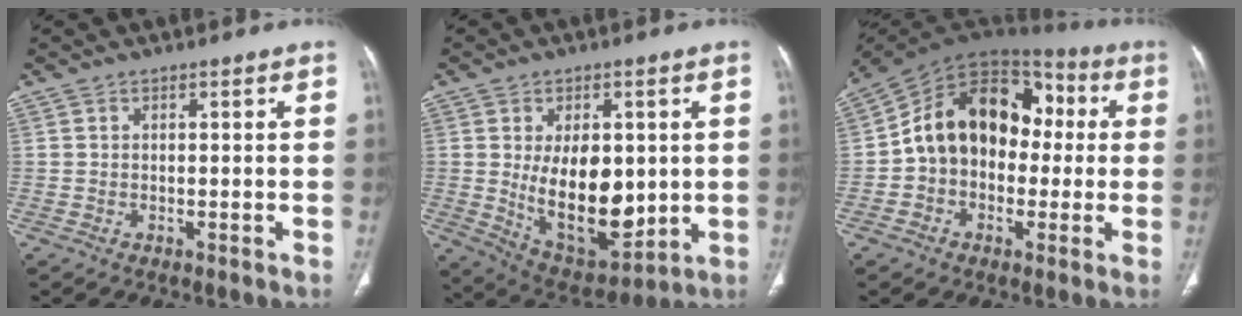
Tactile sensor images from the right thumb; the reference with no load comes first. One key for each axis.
{"total": 16.4, "fx": 0.5, "fy": 9.2, "fz": 13.5, "tx": -0.178, "ty": -0.023, "tz": 0.034}
{"total": 18.0, "fx": 0.4, "fy": 13.2, "fz": 12.2, "tx": -0.156, "ty": 0.053, "tz": -0.005}